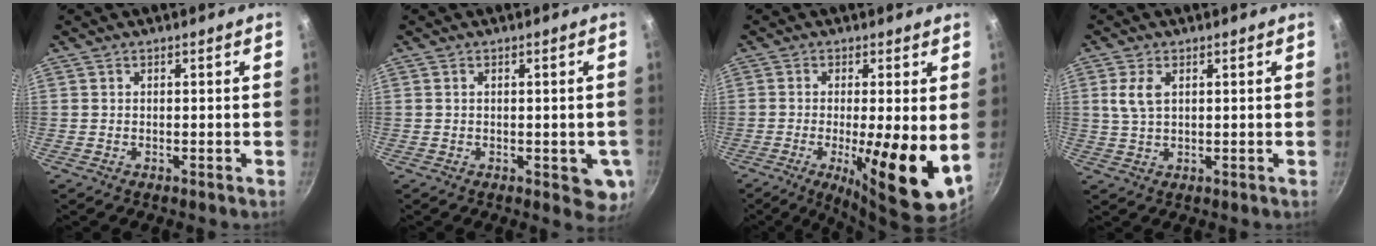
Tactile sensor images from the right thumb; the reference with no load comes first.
{"total": 6.3, "force": [-0.8, 2.8, 5.5], "torque": [-0.041, 0.000, -0.006]}
{"total": 13.5, "force": [-1.8, 2.8, 13.0], "torque": [-0.202, -0.017, -0.027]}
{"total": 4.4, "force": [1.4, 2.4, 3.4], "torque": [-0.069, -0.001, 0.027]}